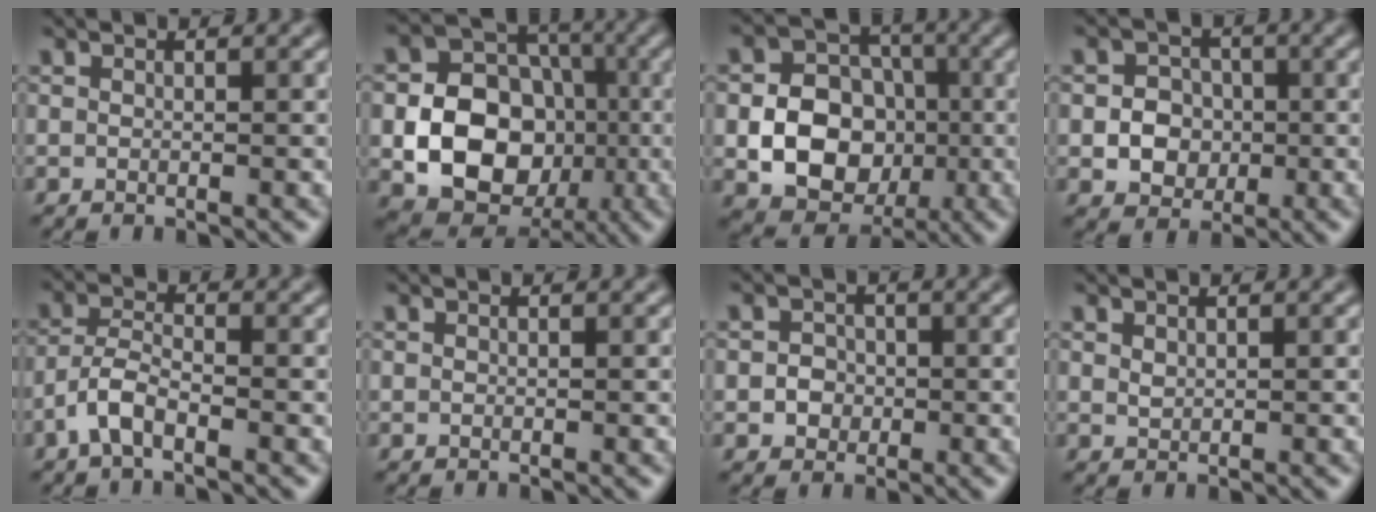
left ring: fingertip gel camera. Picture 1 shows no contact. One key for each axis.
{"total": 10.5, "fx": -1.9, "fy": 8.3, "fz": 6.2, "tx": -0.094, "ty": -0.005, "tz": -0.047}
{"total": 8.7, "fx": -1.7, "fy": 7.2, "fz": 4.6, "tx": -0.054, "ty": -0.005, "tz": -0.048}
{"total": 3.8, "fx": -0.7, "fy": 3.3, "fz": 1.9, "tx": -0.011, "ty": -0.002, "tz": -0.021}
{"total": 3.1, "fx": -1.9, "fy": 1.0, "fz": 2.2, "tx": -0.047, "ty": 0.006, "tz": -0.046}
{"total": 0.0}
{"total": 1.9, "fx": -0.3, "fy": 1.7, "fz": 0.6, "tx": 0.006, "ty": -0.001, "tz": -0.014}
{"total": 0.7, "fx": 0.5, "fy": 0.4, "fz": 0.3, "tx": -0.010, "ty": -0.001, "tz": 0.014}